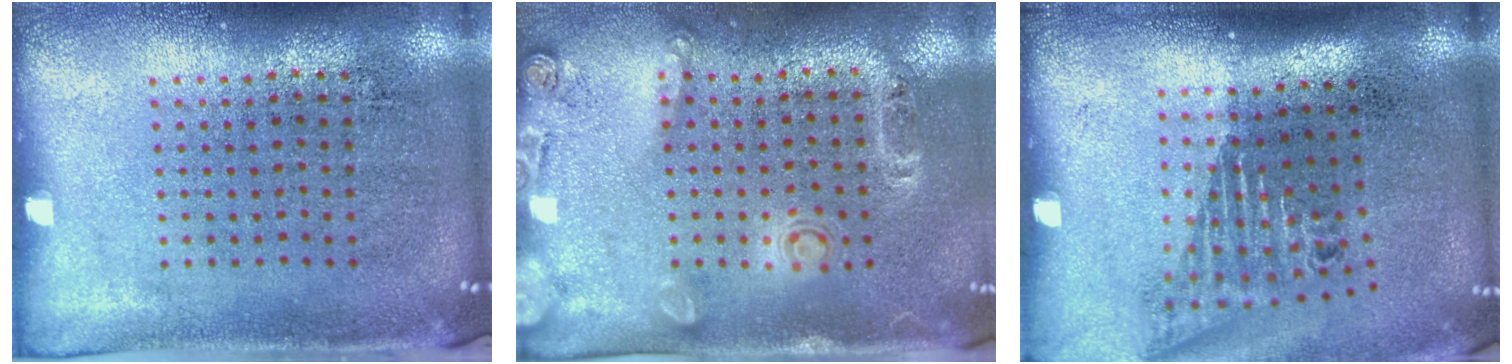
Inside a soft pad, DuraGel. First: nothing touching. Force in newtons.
{"total": 1.6, "press": 1.2, "slide": 1.1}
{"total": 1.6, "press": 1.2, "slide": 1.1}